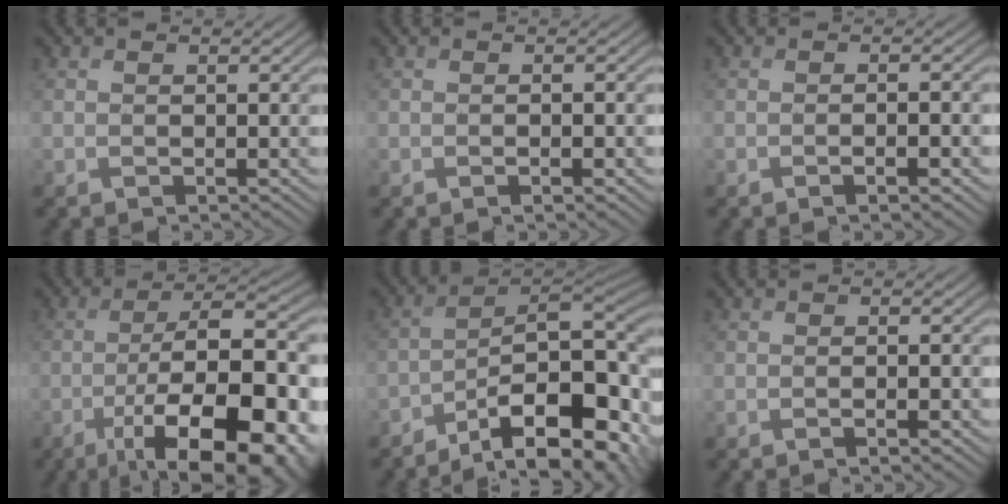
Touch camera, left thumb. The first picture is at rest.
{"total": 1.2, "force": [-0.5, 0.2, 1.1], "torque": [-0.018, -0.001, -0.008]}
{"total": 2.2, "force": [-0.9, 0.4, 2.0], "torque": [-0.034, 0.003, -0.016]}
{"total": 17.7, "force": [-7.7, 6.4, 14.6], "torque": [-0.229, -0.008, -0.115]}
{"total": 17.4, "force": [-8.5, 7.0, 13.5], "torque": [-0.204, -0.013, -0.137]}
{"total": 1.5, "force": [-0.6, 0.2, 1.4], "torque": [-0.023, 0.001, -0.010]}